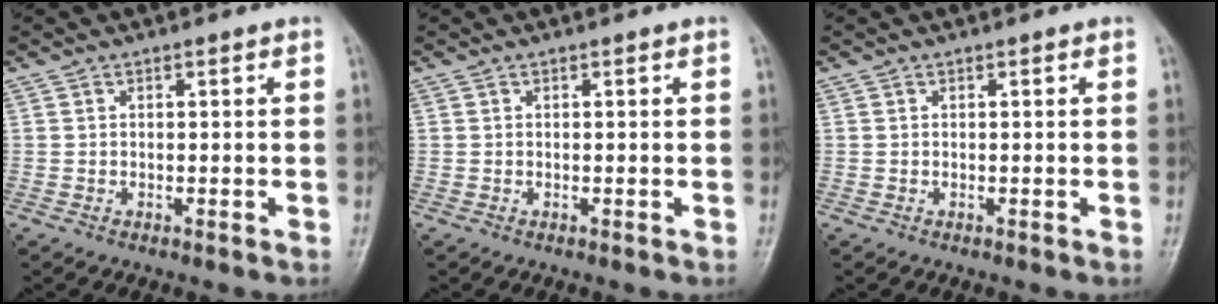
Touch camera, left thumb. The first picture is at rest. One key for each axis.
{"total": 0.0}
{"total": 0.0}